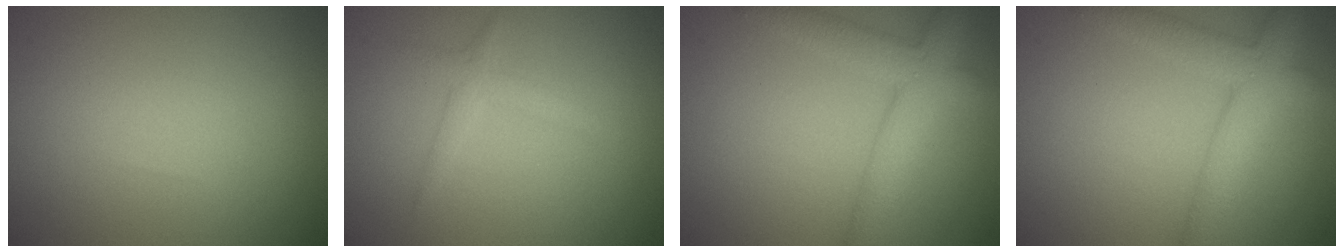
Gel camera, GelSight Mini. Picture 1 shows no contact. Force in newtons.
{"total": 1.6, "press": 1.6, "slide": 0.1}
{"total": 4.7, "press": 4.6, "slide": 0.4}
{"total": 4.7, "press": 4.6, "slide": 0.4}